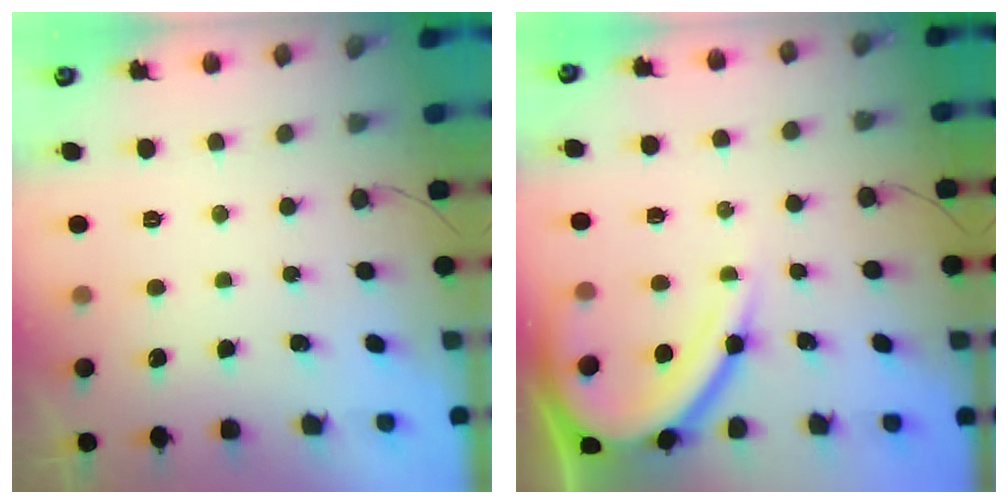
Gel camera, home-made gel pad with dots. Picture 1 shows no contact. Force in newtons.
{"total": 13.0, "press": 13.0, "slide": 1.1}